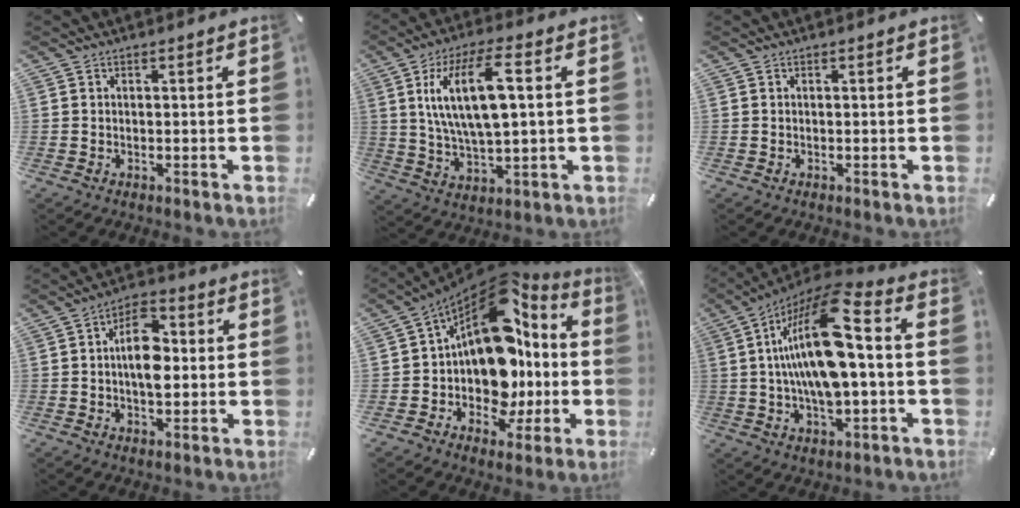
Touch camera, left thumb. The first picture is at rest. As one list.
[{"total": 15.3, "force": [4.0, 6.1, 13.4], "torque": [-0.271, 0.004, 0.067]}, {"total": 0.0}, {"total": 9.9, "force": [0.1, 6.1, 7.9], "torque": [-0.117, 0.006, -0.002]}, {"total": 18.4, "force": [4.0, 12.7, 12.6], "torque": [-0.210, -0.058, 0.072]}, {"total": 18.9, "force": [1.5, 7.9, 17.1], "torque": [-0.337, -0.012, 0.017]}]